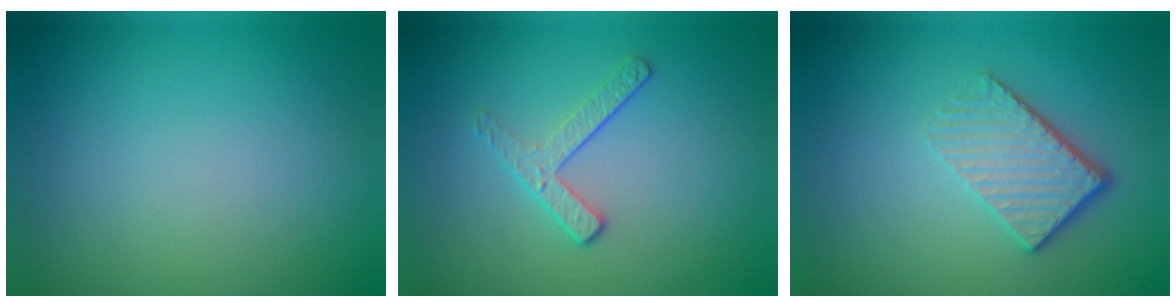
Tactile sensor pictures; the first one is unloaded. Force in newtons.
{"total": 2.0, "press": 1.4, "slide": 1.5}
{"total": 4.1, "press": 2.8, "slide": 3.0}